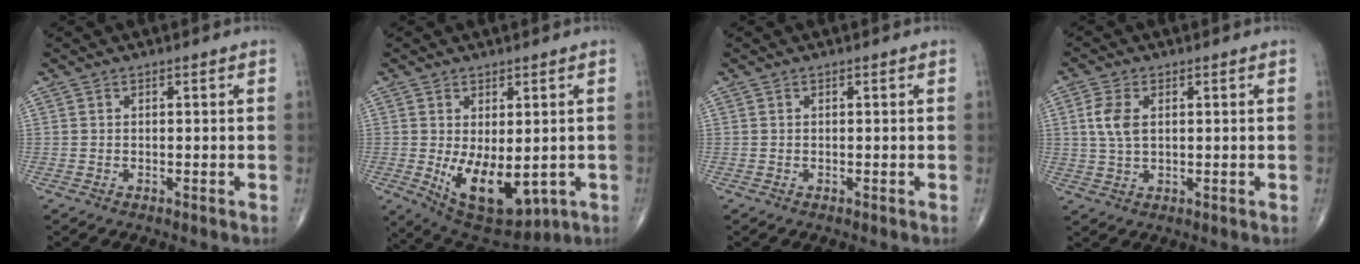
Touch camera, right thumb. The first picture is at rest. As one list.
[{"total": 12.6, "force": [-2.0, 6.6, 10.5], "torque": [-0.149, -0.017, -0.004]}, {"total": 0.0}, {"total": 5.1, "force": [1.1, 3.0, 4.1], "torque": [-0.088, -0.001, 0.020]}]